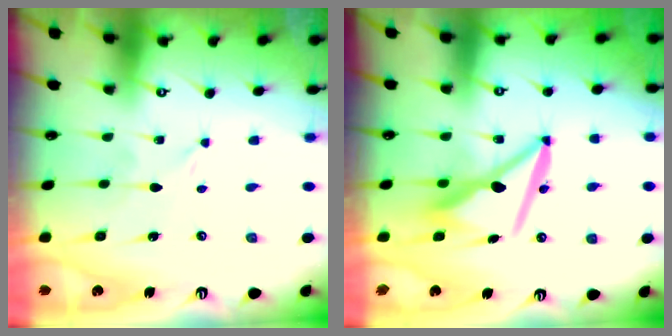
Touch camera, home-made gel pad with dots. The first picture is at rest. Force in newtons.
{"total": 10.4, "press": 10.4, "slide": 1.1}